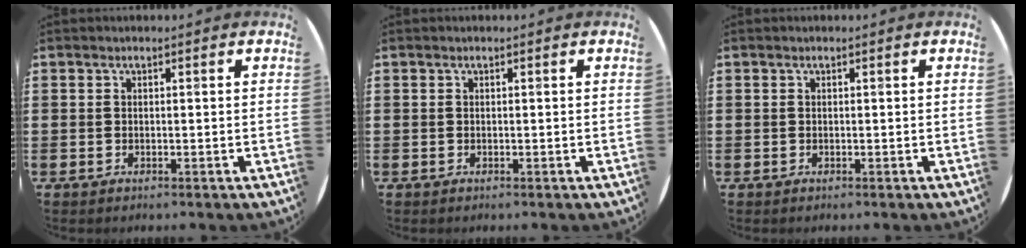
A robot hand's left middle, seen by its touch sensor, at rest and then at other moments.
{"total": 0.0}
{"total": 0.0}